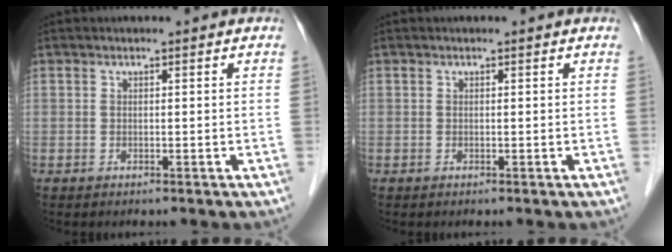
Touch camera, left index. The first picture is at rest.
{"total": 0.0}